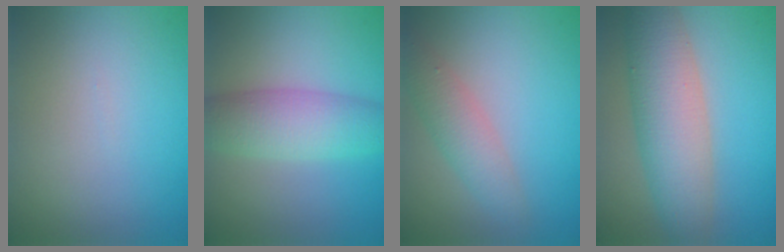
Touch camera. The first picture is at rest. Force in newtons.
{"total": 5.3, "press": 5.3, "slide": 0.0}
{"total": 3.0, "press": 3.0, "slide": 0.1}
{"total": 7.0, "press": 7.0, "slide": 0.2}